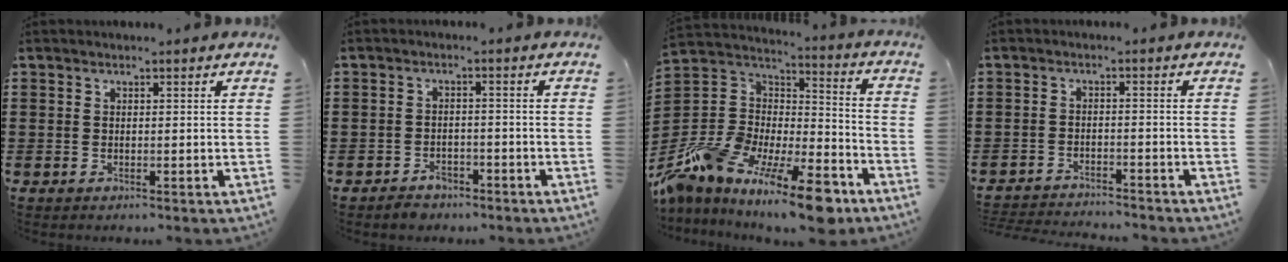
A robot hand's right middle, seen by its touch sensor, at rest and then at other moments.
{"total": 2.2, "force": [-2.1, 0.7, 0.1], "torque": [-0.008, 0.002, -0.045]}
{"total": 15.7, "force": [-12.9, 4.5, 7.7], "torque": [-0.162, 0.043, -0.247]}
{"total": 3.0, "force": [-3.0, 0.2, 0.0], "torque": [-0.006, 0.000, -0.064]}